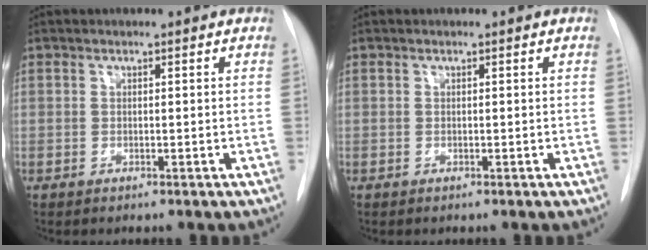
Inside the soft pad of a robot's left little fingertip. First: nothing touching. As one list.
[{"total": 0.0}]